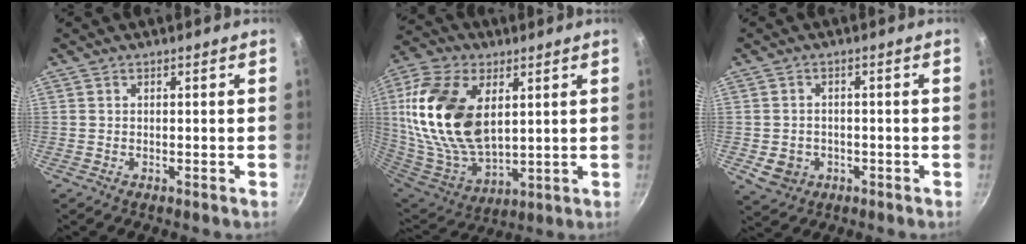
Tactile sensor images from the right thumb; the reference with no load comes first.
{"total": 23.1, "force": [5.8, 13.6, 17.7], "torque": [-0.340, -0.027, 0.117]}
{"total": 5.1, "force": [-1.4, 4.3, 2.4], "torque": [-0.033, 0.013, -0.010]}